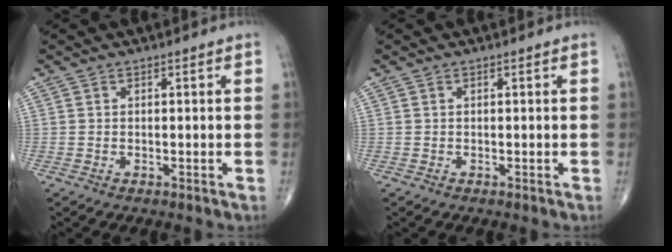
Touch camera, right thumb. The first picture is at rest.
{"total": 0.0}